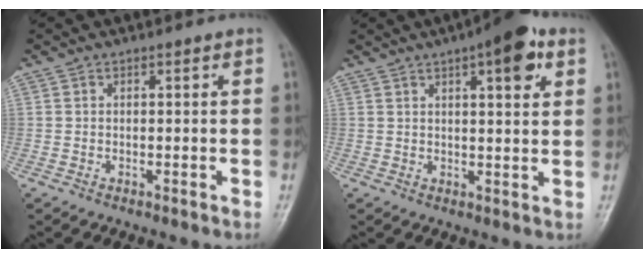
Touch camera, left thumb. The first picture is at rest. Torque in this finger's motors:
{"motor_torque": [1.15, 1.07, 1.11, -0.41, 0.04]}